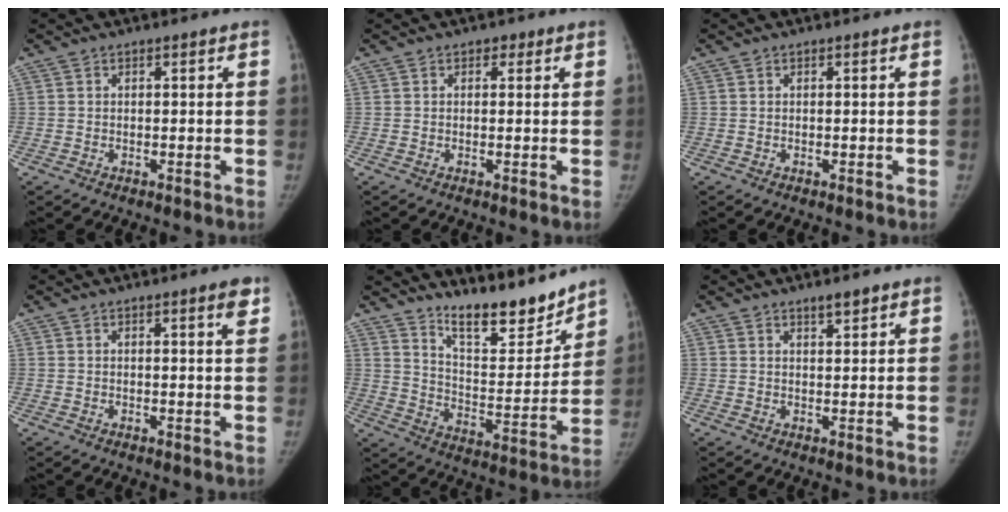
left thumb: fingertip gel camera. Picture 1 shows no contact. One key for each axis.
{"total": 1.2, "fx": 0.6, "fy": 0.9, "fz": 0.5, "tx": 0.005, "ty": -0.001, "tz": 0.005}
{"total": 0.0}
{"total": 2.3, "fx": 1.4, "fy": 0.2, "fz": 1.8, "tx": -0.024, "ty": -0.008, "tz": 0.017}
{"total": 14.9, "fx": 13.1, "fy": 3.6, "fz": 6.1, "tx": -0.057, "ty": -0.102, "tz": 0.221}
{"total": 2.4, "fx": 1.8, "fy": 0.6, "fz": 1.4, "tx": -0.017, "ty": -0.013, "tz": 0.031}